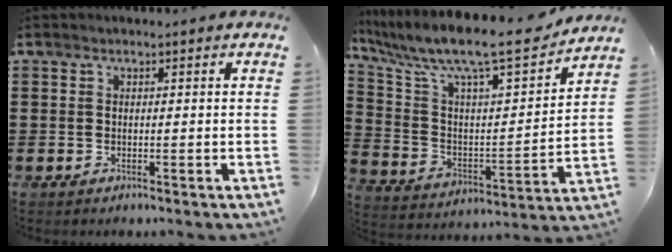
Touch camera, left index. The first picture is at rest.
{"total": 11.3, "force": [9.4, 1.2, 6.2], "torque": [-0.152, -0.071, 0.150]}